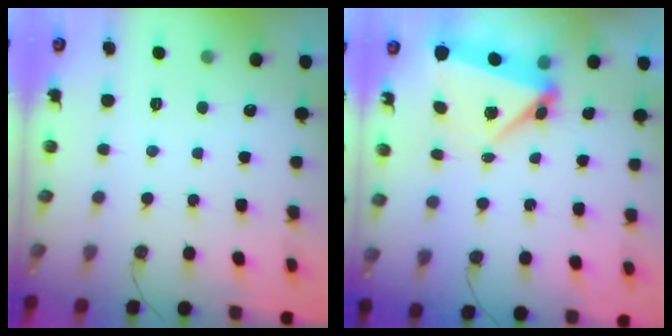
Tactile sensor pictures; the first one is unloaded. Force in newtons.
{"total": 6.8, "press": 5.6, "slide": 3.9}